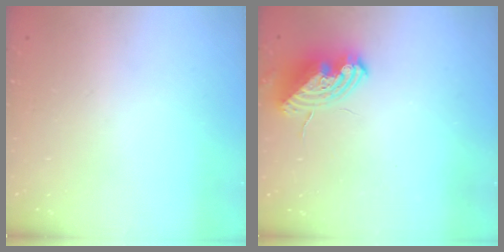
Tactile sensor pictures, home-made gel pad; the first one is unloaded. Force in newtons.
{"total": 11.2, "press": 11.1, "slide": 1.2}